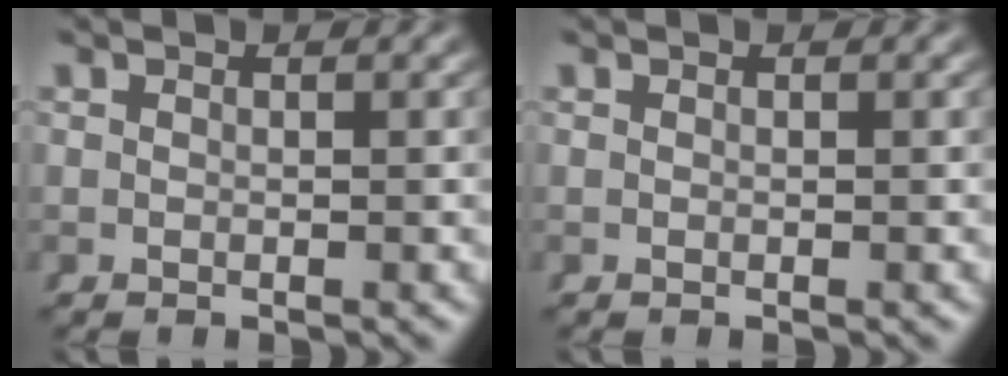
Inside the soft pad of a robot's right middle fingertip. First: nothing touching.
{"total": 0.0}